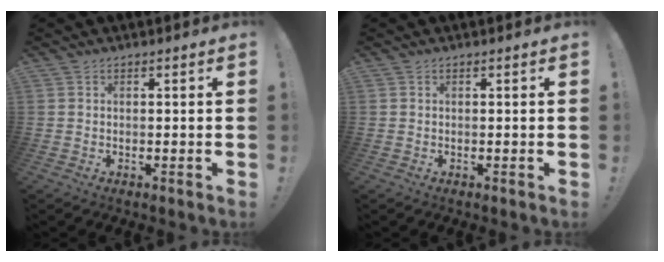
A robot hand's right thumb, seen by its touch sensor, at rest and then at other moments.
{"total": 0.0}